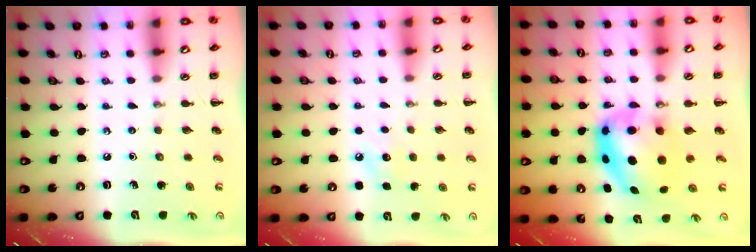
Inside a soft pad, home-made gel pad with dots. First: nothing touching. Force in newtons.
{"total": 6.7, "press": 6.5, "slide": 1.6}
{"total": 8.3, "press": 8.1, "slide": 1.9}